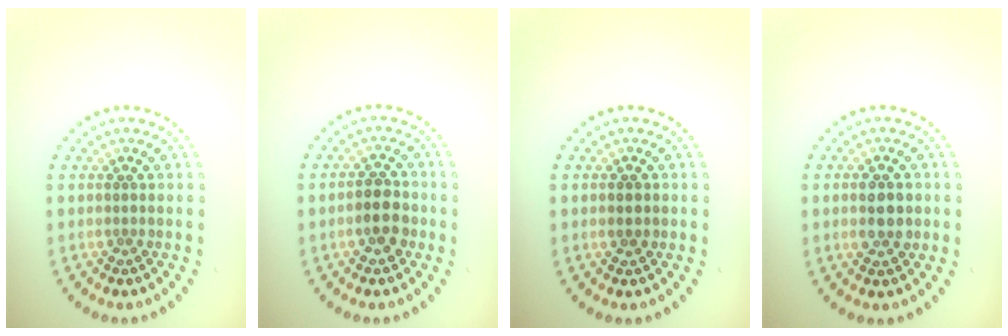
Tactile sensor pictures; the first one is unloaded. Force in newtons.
{"total": 2.8, "press": 2.8, "slide": 0.7}
{"total": 1.5, "press": 1.5, "slide": 0.1}
{"total": 3.0, "press": 3.0, "slide": 0.2}